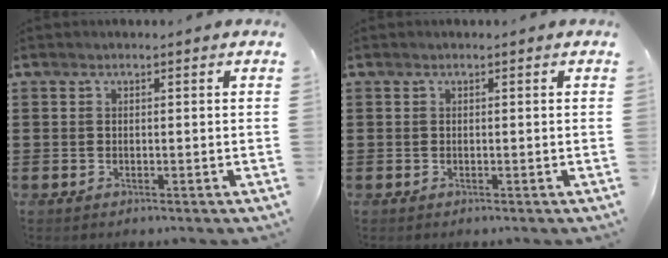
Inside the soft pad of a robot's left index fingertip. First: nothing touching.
{"total": 0.0}